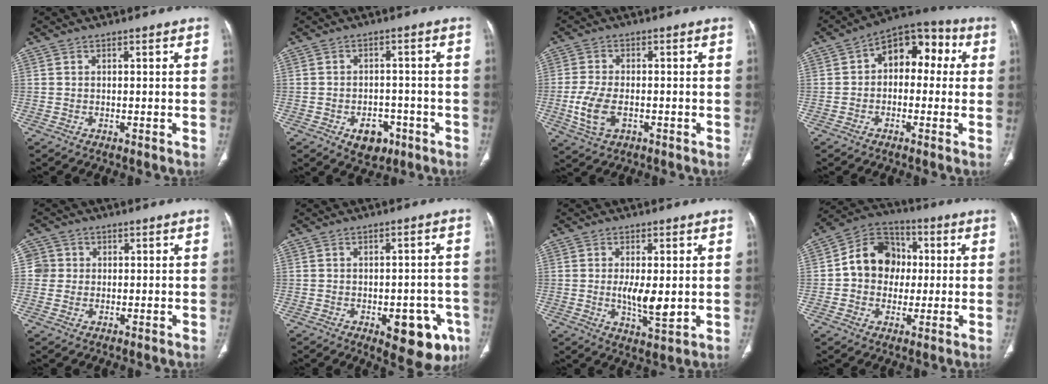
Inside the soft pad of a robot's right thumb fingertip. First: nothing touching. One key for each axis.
{"total": 6.2, "fx": -3.0, "fy": 4.3, "fz": 3.4, "tx": -0.025, "ty": 0.019, "tz": -0.037}
{"total": 7.1, "fx": -1.9, "fy": 4.0, "fz": 5.6, "tx": -0.124, "ty": 0.002, "tz": -0.033}
{"total": 11.1, "fx": 1.4, "fy": 7.4, "fz": 8.1, "tx": -0.066, "ty": 0.039, "tz": 0.003}
{"total": 3.4, "fx": 0.3, "fy": 3.4, "fz": 0.2, "tx": 0.022, "ty": 0.007, "tz": 0.003}
{"total": 11.7, "fx": -4.9, "fy": 5.5, "fz": 9.1, "tx": -0.078, "ty": 0.013, "tz": -0.051}
{"total": 7.1, "fx": 0.0, "fy": 2.4, "fz": 6.7, "tx": -0.117, "ty": -0.018, "tz": 0.004}
{"total": 12.5, "fx": 0.7, "fy": 10.5, "fz": 6.8, "tx": -0.069, "ty": 0.024, "tz": 0.001}